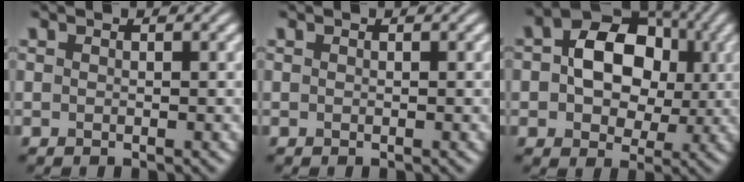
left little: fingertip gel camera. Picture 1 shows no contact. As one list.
[{"total": 0.0}, {"total": 9.9, "force": [1.2, 7.3, 6.7], "torque": [-0.089, 0.020, 0.007]}]